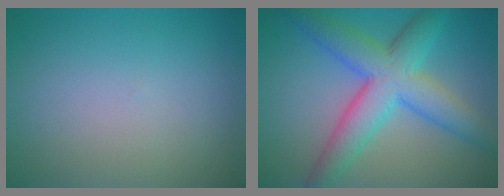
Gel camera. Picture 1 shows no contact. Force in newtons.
{"total": 7.9, "press": 7.9, "slide": 0.1}